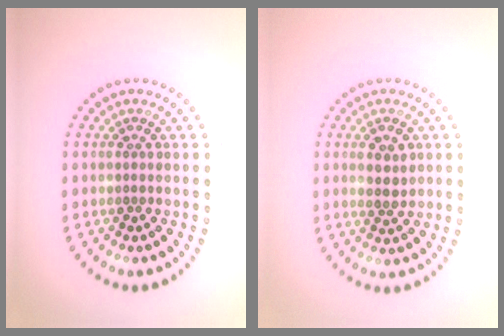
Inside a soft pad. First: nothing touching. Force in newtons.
{"total": 1.9, "press": 1.8, "slide": 0.2}